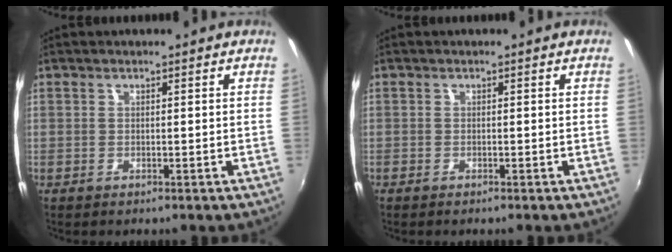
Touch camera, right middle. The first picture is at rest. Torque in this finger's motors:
{"motor_torque": [-0.14, -0.04, -0.02, 0.00]}